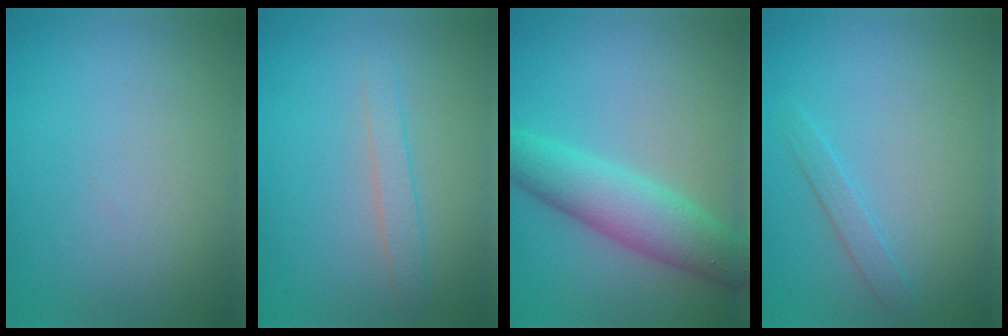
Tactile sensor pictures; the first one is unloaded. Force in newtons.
{"total": 1.6, "press": 1.6, "slide": 0.1}
{"total": 5.5, "press": 5.5, "slide": 0.1}
{"total": 1.3, "press": 1.3, "slide": 0.0}